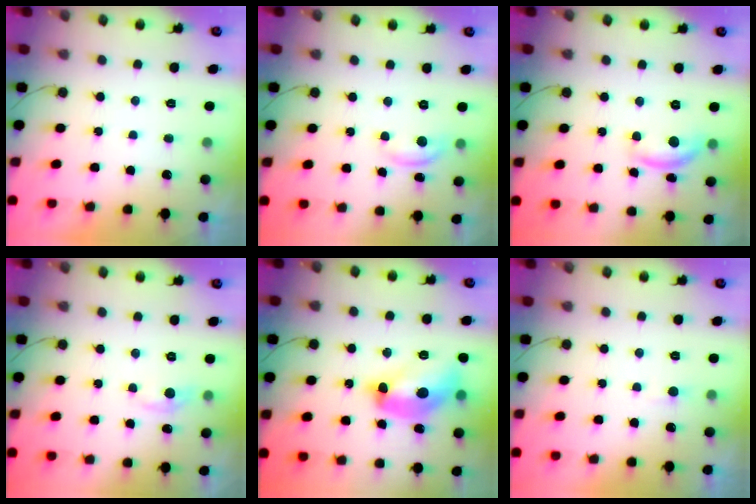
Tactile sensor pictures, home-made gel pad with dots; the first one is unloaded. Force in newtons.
{"total": 6.6, "press": 6.6, "slide": 0.3}
{"total": 10.7, "press": 10.7, "slide": 0.6}
{"total": 5.9, "press": 5.8, "slide": 0.9}
{"total": 13.4, "press": 13.3, "slide": 1.2}
{"total": 2.0, "press": 2.0, "slide": 0.2}